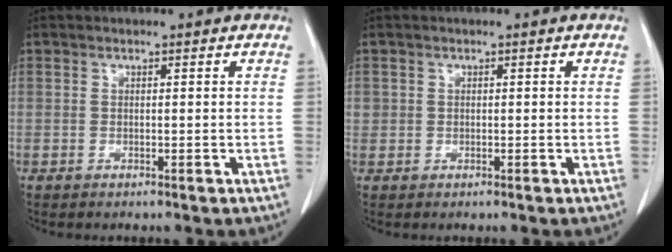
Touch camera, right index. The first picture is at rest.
{"total": 1.0, "force": [0.2, 0.9, 0.1], "torque": [0.009, 0.005, 0.001]}